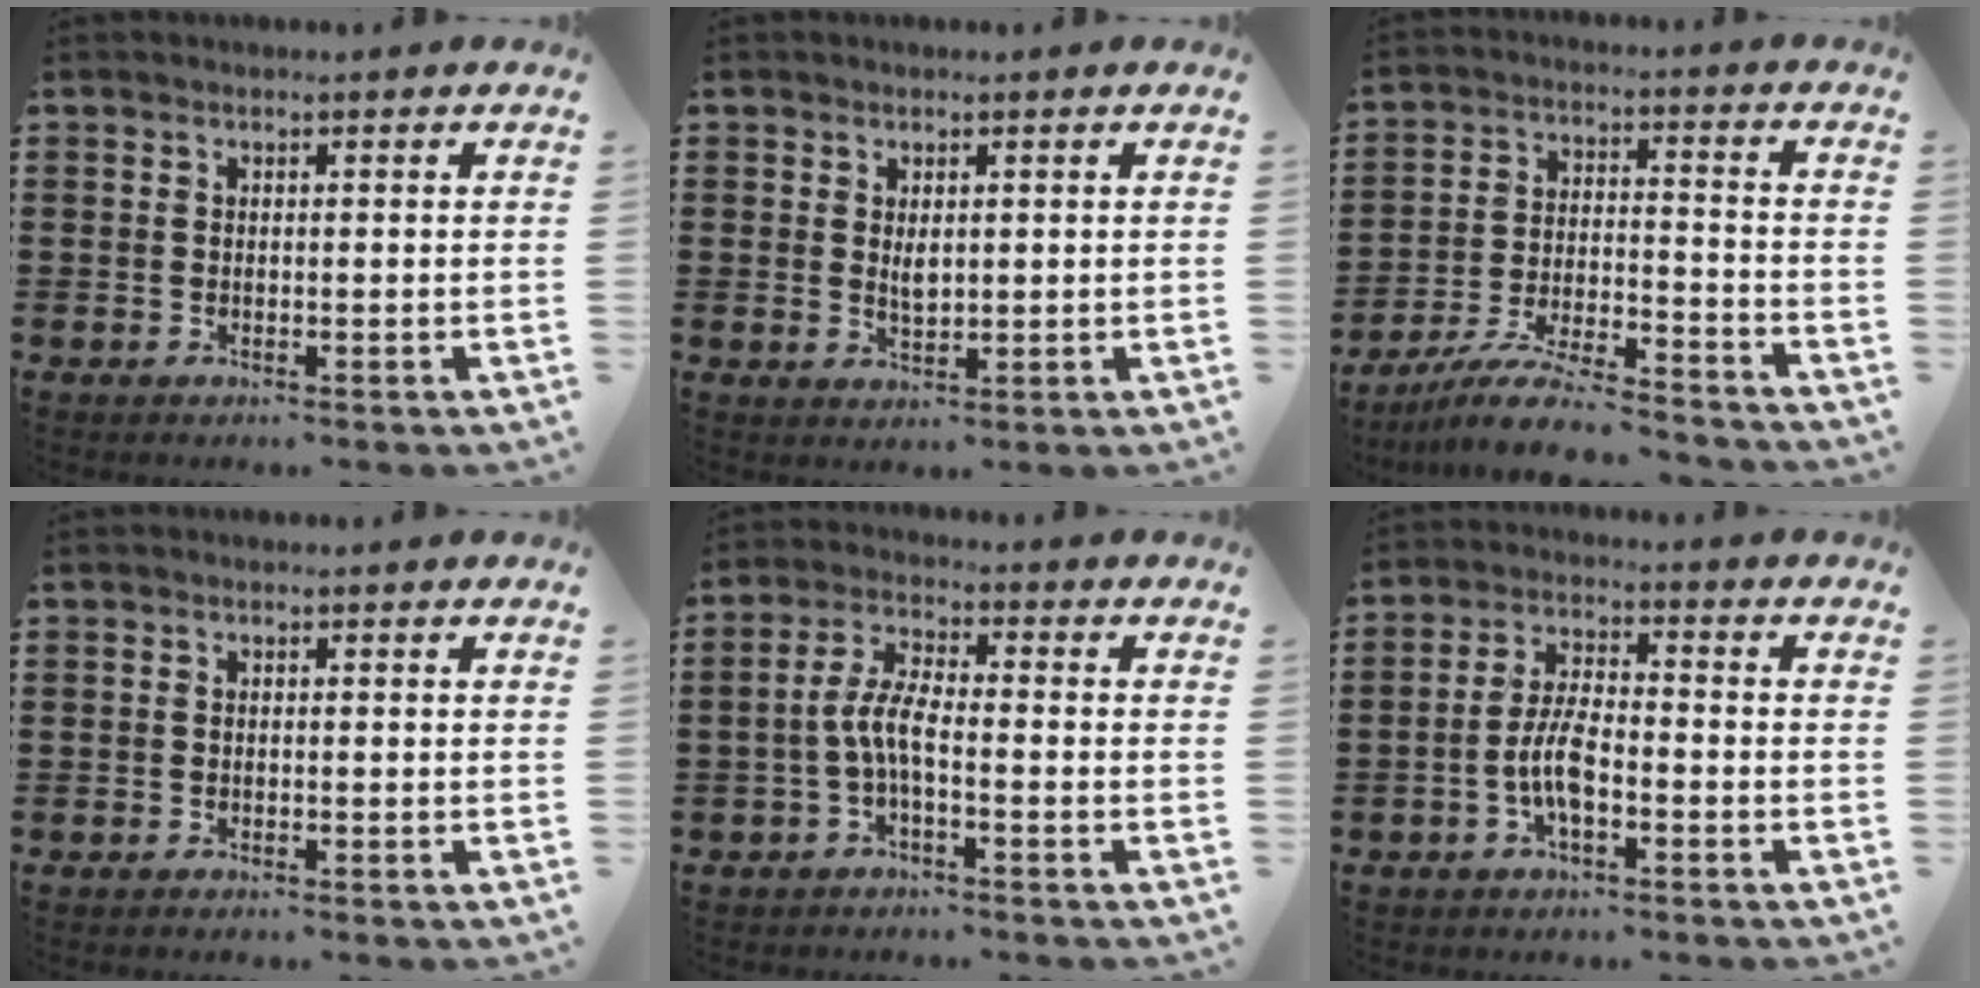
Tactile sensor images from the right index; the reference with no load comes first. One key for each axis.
{"total": 2.0, "fx": 0.6, "fy": 0.9, "fz": 1.7, "tx": -0.028, "ty": -0.003, "tz": 0.009}
{"total": 9.2, "fx": -8.4, "fy": 0.6, "fz": 3.6, "tx": -0.073, "ty": 0.010, "tz": -0.164}
{"total": 0.5, "fx": -0.5, "fy": -0.2, "fz": 0.1, "tx": -0.002, "ty": -0.004, "tz": -0.009}
{"total": 5.2, "fx": -1.6, "fy": 1.3, "fz": 4.8, "tx": -0.113, "ty": -0.005, "tz": -0.039}
{"total": 6.2, "fx": -2.1, "fy": 2.2, "fz": 5.4, "tx": -0.128, "ty": -0.005, "tz": -0.047}